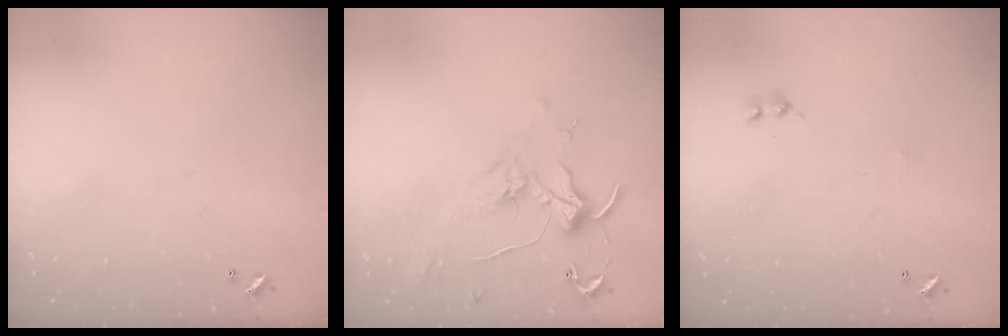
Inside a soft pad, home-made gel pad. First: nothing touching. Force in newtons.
{"total": 0.7, "press": 0.3, "slide": 0.7}
{"total": 0.0}